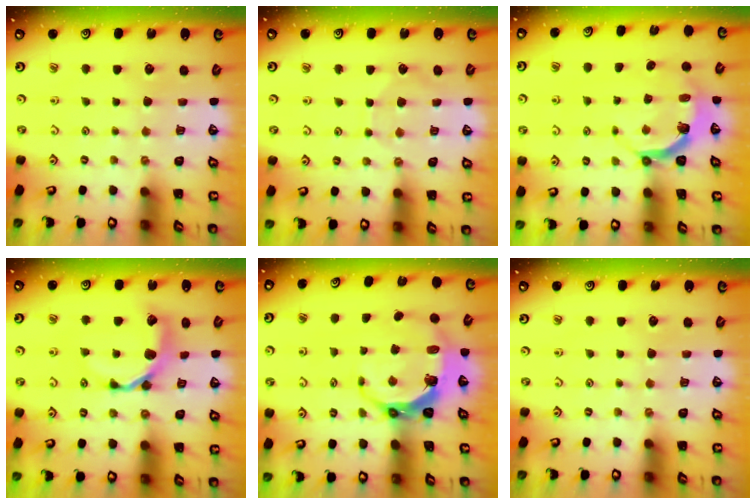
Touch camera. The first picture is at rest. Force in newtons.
{"total": 4.5, "press": 4.5, "slide": 0.5}
{"total": 5.2, "press": 4.0, "slide": 3.4}
{"total": 10.6, "press": 10.6, "slide": 1.3}
{"total": 9.1, "press": 7.6, "slide": 5.1}
{"total": 0.0}